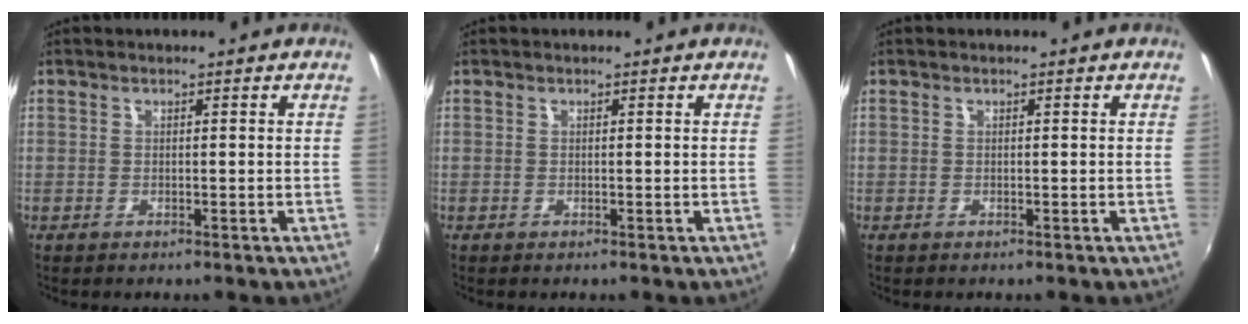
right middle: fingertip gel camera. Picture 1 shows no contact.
{"total": 0.0}
{"total": 0.0}